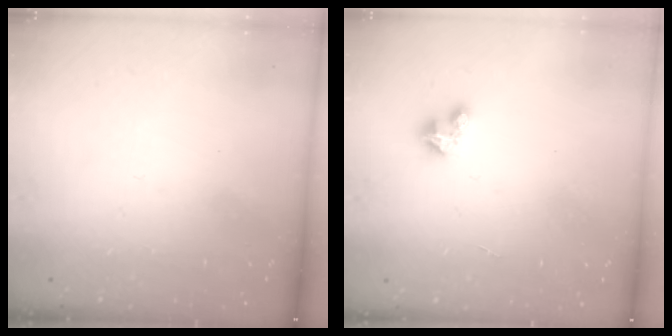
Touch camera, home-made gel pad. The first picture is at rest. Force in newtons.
{"total": 2.0, "press": 2.0, "slide": 0.2}